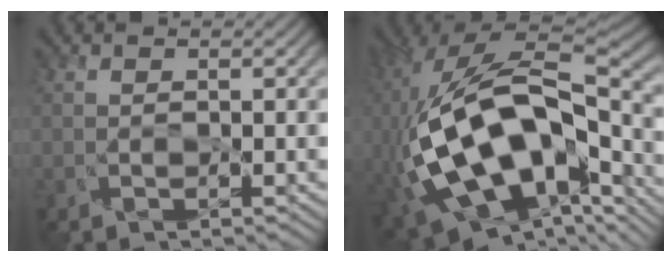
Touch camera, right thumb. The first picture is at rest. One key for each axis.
{"total": 17.2, "fx": -3.4, "fy": 9.6, "fz": 13.9, "tx": -0.305, "ty": -0.016, "tz": -0.033}